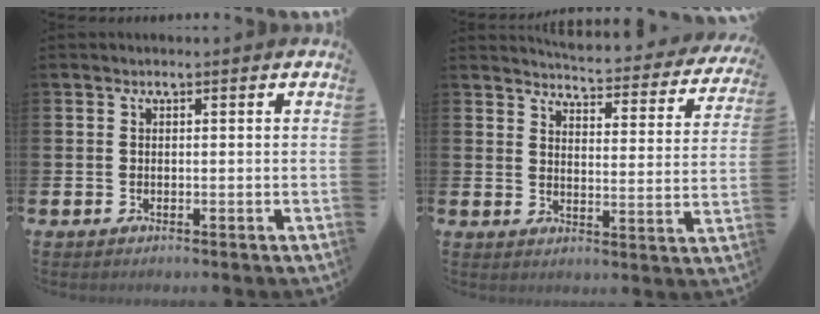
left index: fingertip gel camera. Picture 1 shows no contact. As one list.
[{"total": 4.4, "force": [4.4, 0.4, 0.7], "torque": [-0.025, -0.039, 0.071]}]